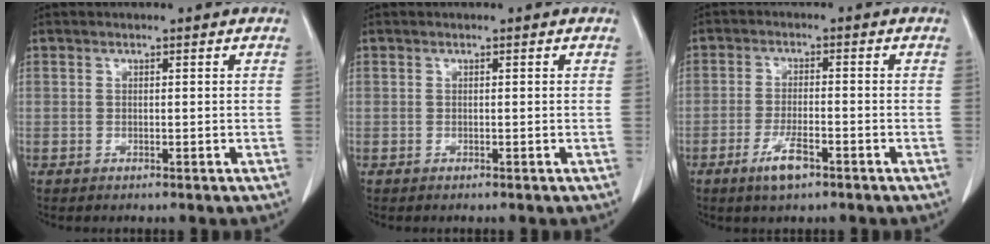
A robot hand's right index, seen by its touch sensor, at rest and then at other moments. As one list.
[{"total": 0.0}, {"total": 4.7, "force": [-2.8, 1.0, 3.6], "torque": [-0.072, -0.003, -0.048]}]